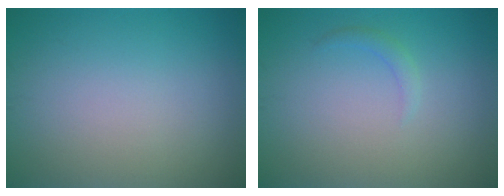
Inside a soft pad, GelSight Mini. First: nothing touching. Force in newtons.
{"total": 1.0, "press": 1.0, "slide": 0.1}